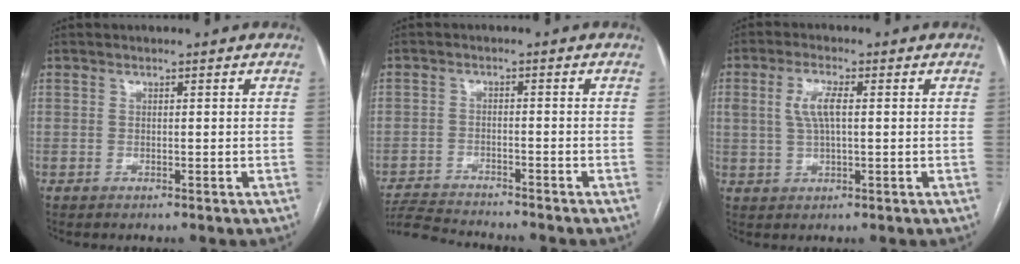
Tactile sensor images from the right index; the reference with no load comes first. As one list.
[{"total": 7.8, "force": [-7.6, 0.3, 1.5], "torque": [-0.025, -0.011, -0.133]}, {"total": 4.8, "force": [0.8, 1.4, 4.5], "torque": [-0.099, 0.008, 0.018]}]